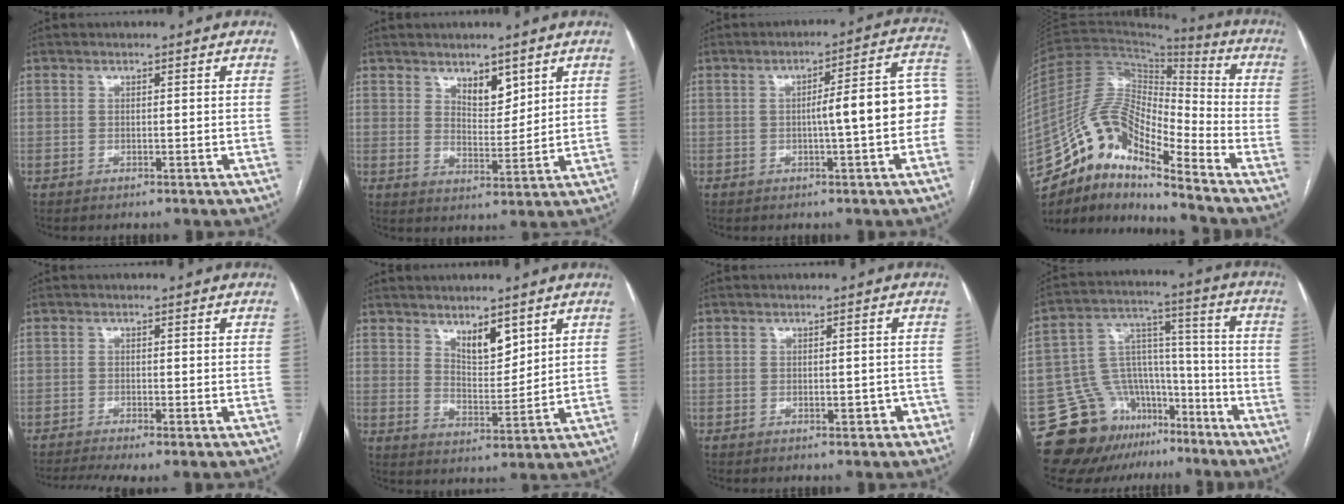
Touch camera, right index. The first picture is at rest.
{"total": 4.9, "force": [3.2, 2.2, 3.0], "torque": [-0.046, -0.007, 0.058]}
{"total": 10.5, "force": [-1.2, 1.1, 10.4], "torque": [-0.128, 0.039, -0.019]}
{"total": 16.5, "force": [-12.5, 3.8, 10.0], "torque": [-0.192, 0.031, -0.230]}
{"total": 5.0, "force": [-3.4, 0.7, 3.6], "torque": [-0.067, -0.008, -0.059]}
{"total": 5.7, "force": [3.7, 2.1, 3.7], "torque": [-0.063, -0.013, 0.068]}
{"total": 2.2, "force": [-1.0, 1.0, 1.7], "torque": [-0.022, 0.005, -0.009]}
{"total": 14.4, "force": [-9.8, 9.9, 3.6], "torque": [-0.050, 0.095, -0.149]}